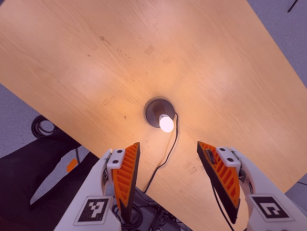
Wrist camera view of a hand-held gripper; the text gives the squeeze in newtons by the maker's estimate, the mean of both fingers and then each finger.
{"total": 0.0}